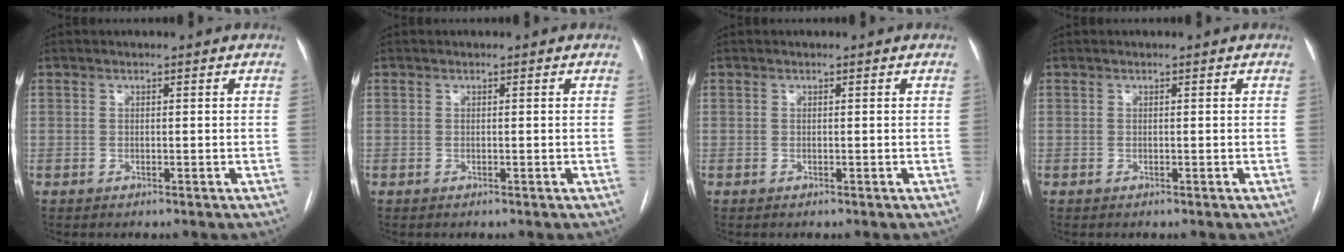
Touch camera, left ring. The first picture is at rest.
{"total": 0.0}
{"total": 0.0}
{"total": 0.0}